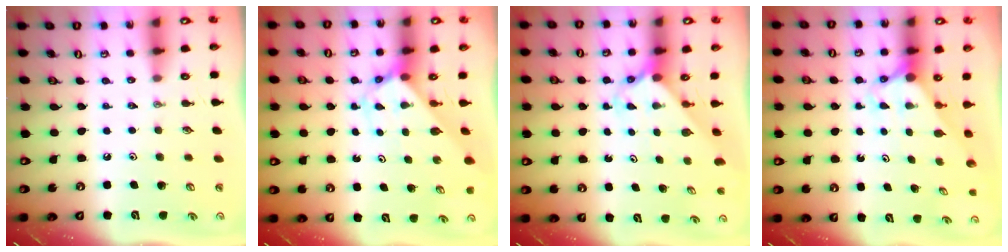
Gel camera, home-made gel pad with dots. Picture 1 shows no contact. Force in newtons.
{"total": 2.7, "press": 2.7, "slide": 0.2}
{"total": 2.4, "press": 2.4, "slide": 0.2}
{"total": 2.9, "press": 2.9, "slide": 0.0}